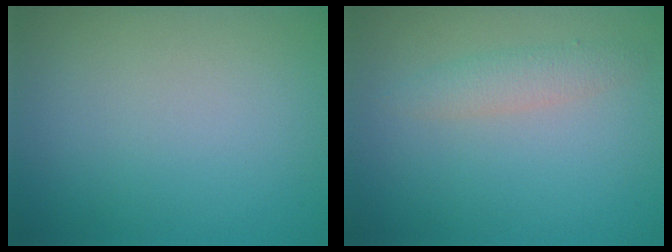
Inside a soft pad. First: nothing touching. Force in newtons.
{"total": 1.9, "press": 1.9, "slide": 0.1}